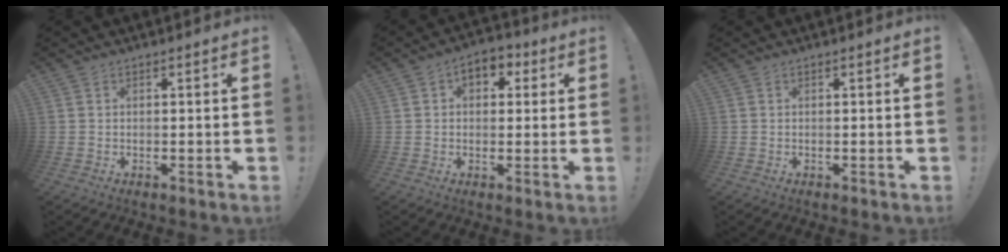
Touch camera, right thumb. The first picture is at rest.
{"total": 5.9, "force": [1.7, 4.3, 3.6], "torque": [-0.050, 0.003, 0.029]}
{"total": 0.0}